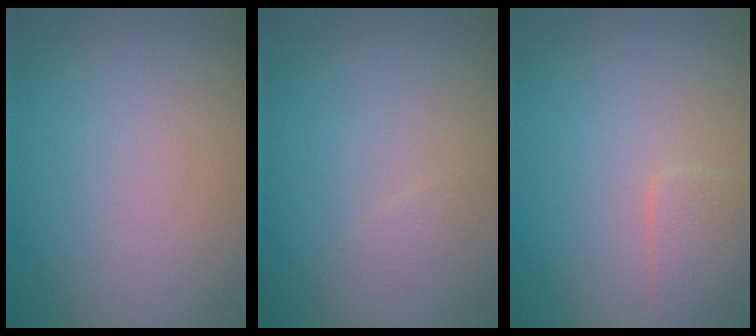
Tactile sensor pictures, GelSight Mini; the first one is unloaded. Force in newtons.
{"total": 0.7, "press": 0.7, "slide": 0.0}
{"total": 1.6, "press": 1.5, "slide": 0.2}